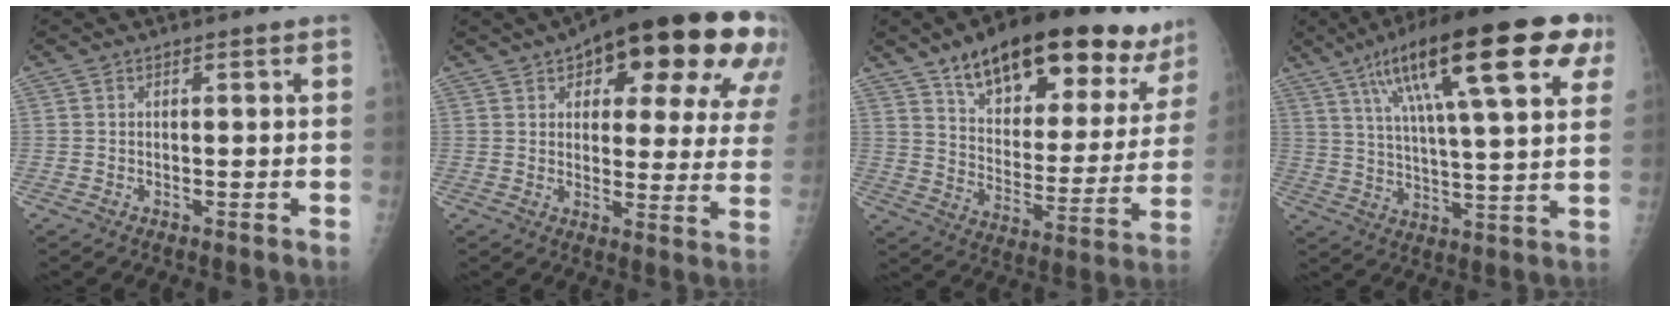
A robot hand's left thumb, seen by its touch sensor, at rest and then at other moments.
{"total": 26.9, "force": [13.7, 10.5, 20.6], "torque": [-0.240, -0.007, 0.176]}
{"total": 26.3, "force": [17.7, 10.9, 16.1], "torque": [-0.194, -0.052, 0.265]}
{"total": 25.5, "force": [12.2, 6.3, 21.5], "torque": [-0.328, 0.005, 0.189]}